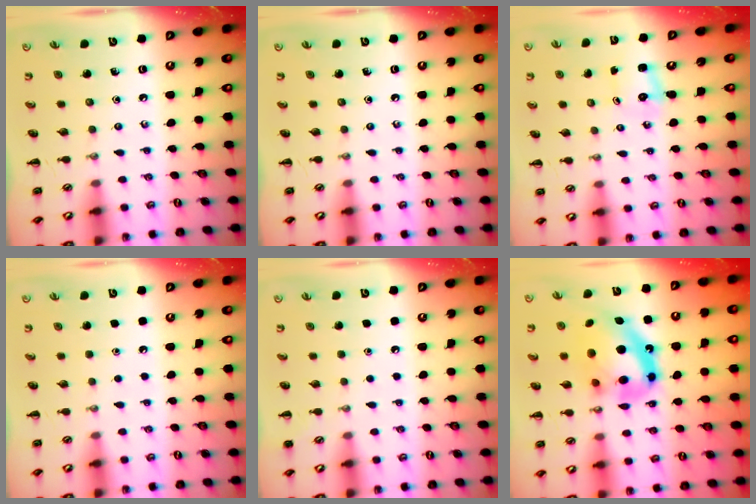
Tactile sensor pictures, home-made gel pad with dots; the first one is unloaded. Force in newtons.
{"total": 0.0}
{"total": 2.4, "press": 2.4, "slide": 0.6}
{"total": 1.5, "press": 1.5, "slide": 0.1}
{"total": 1.6, "press": 1.6, "slide": 0.1}
{"total": 16.5, "press": 16.0, "slide": 4.1}